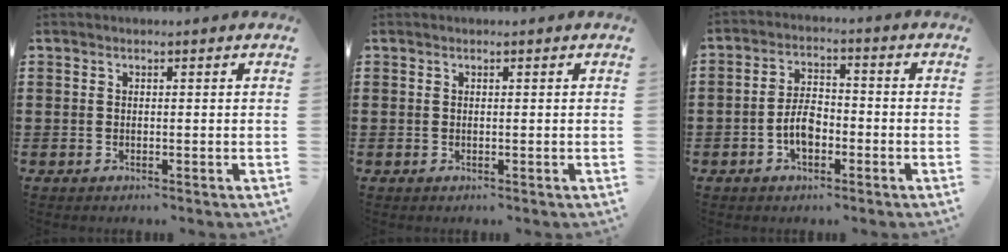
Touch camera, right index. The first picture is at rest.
{"total": 0.0}
{"total": 4.8, "force": [-1.8, 2.6, 3.7], "torque": [-0.087, -0.002, -0.038]}